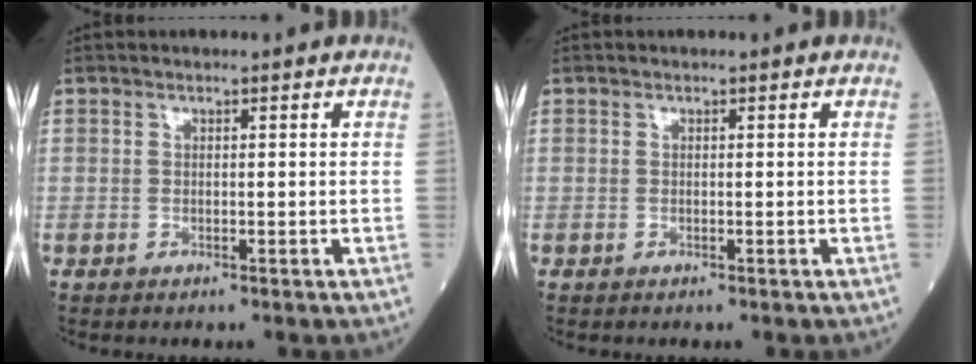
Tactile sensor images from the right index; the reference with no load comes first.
{"total": 0.0}